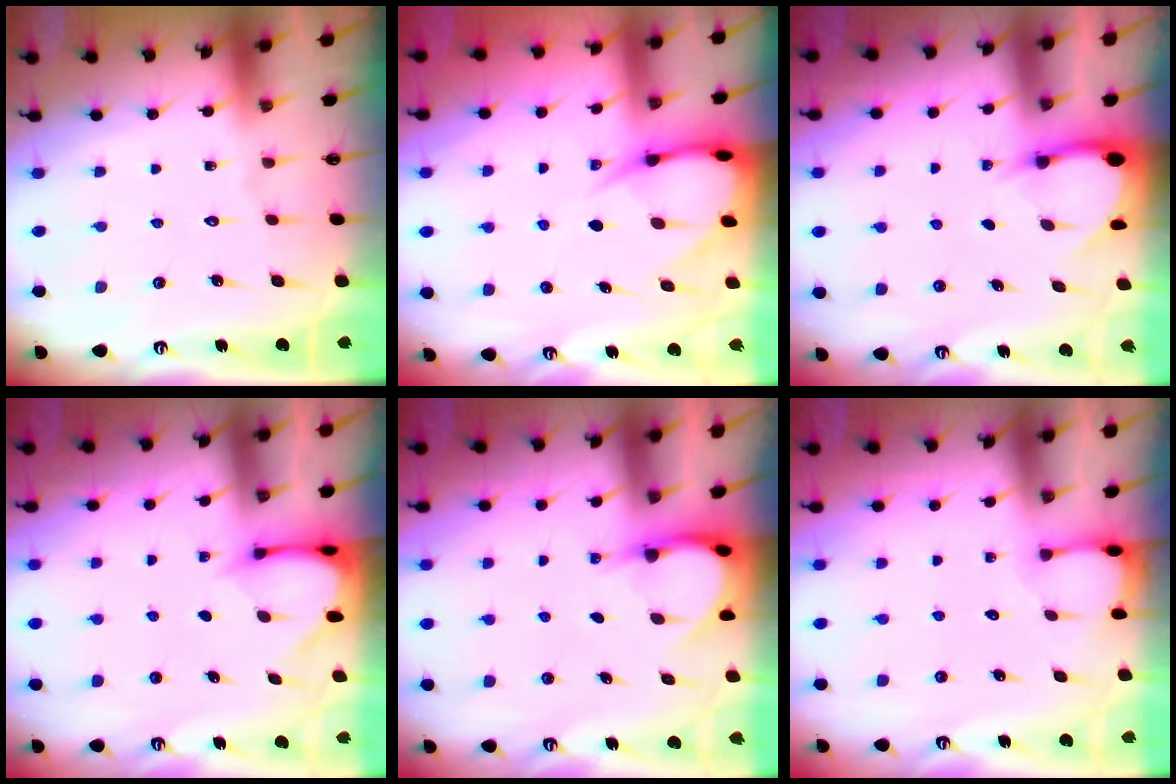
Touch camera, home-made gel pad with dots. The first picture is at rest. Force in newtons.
{"total": 9.1, "press": 9.1, "slide": 1.0}
{"total": 3.5, "press": 3.5, "slide": 0.2}
{"total": 3.1, "press": 3.1, "slide": 0.2}
{"total": 3.9, "press": 3.9, "slide": 0.3}
{"total": 2.0, "press": 2.0, "slide": 0.3}